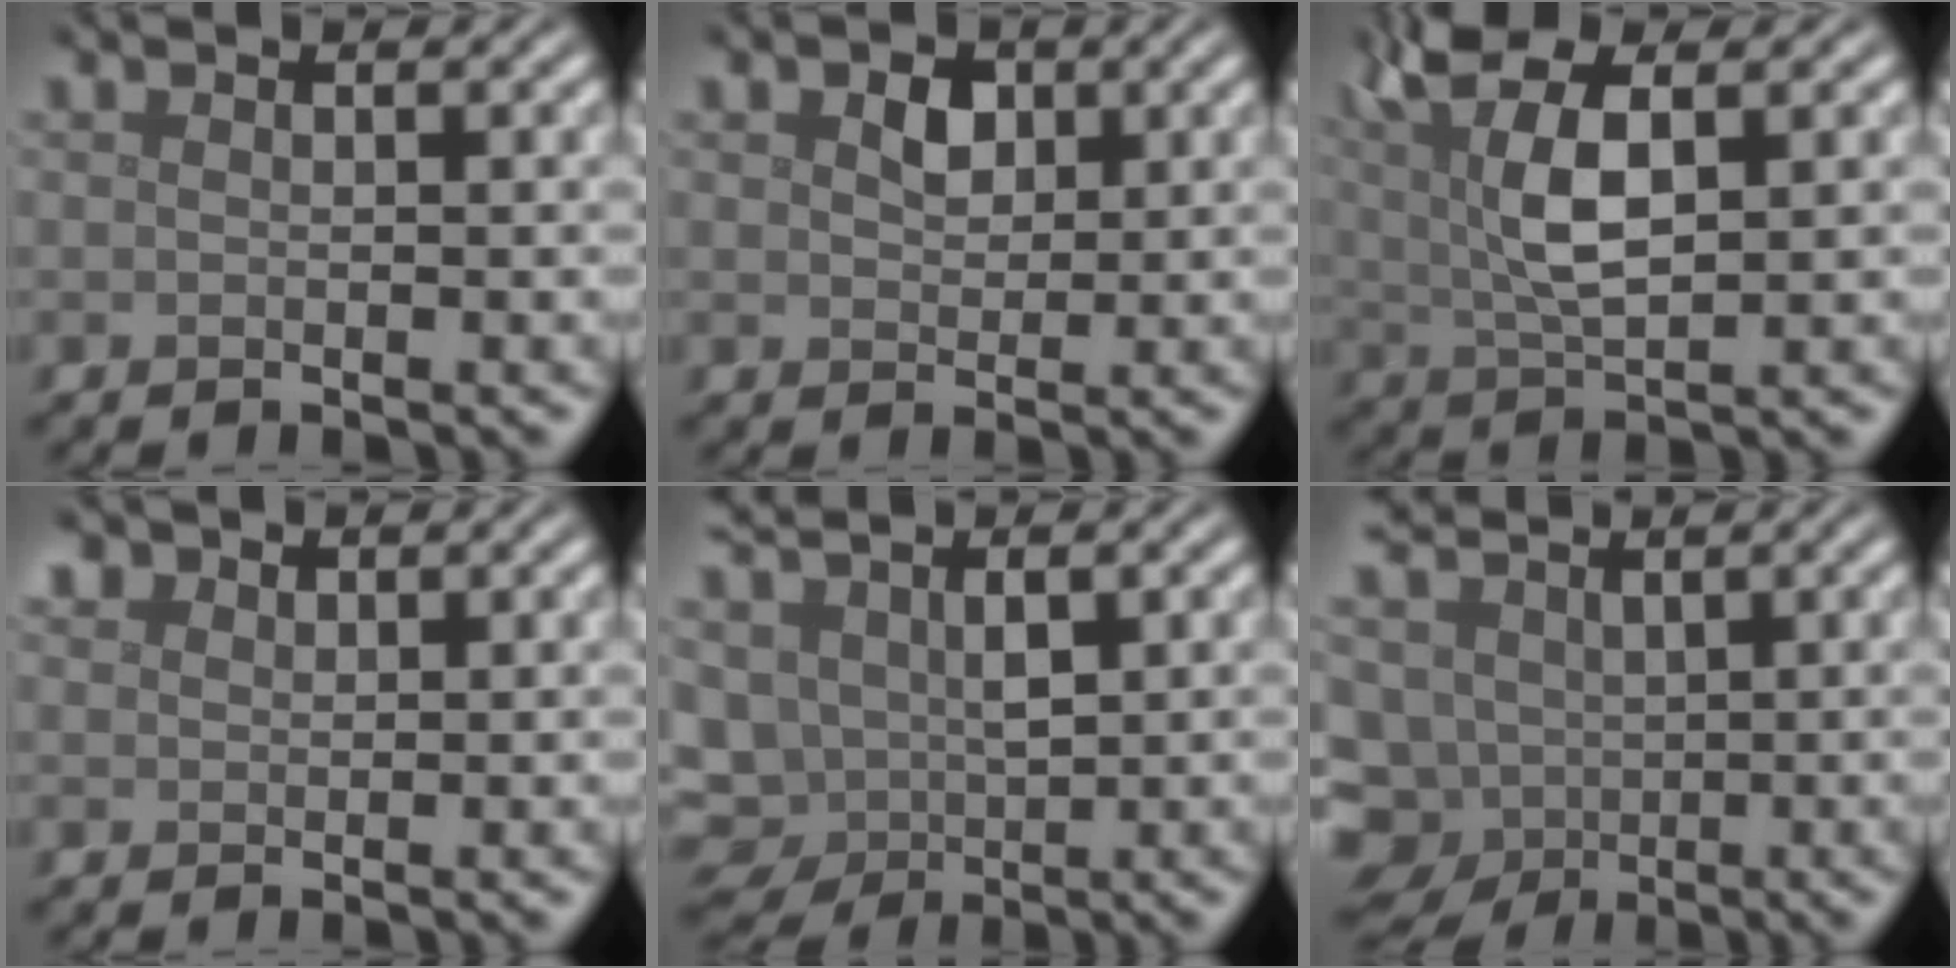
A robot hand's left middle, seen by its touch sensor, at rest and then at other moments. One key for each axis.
{"total": 1.7, "fx": 0.7, "fy": 1.2, "fz": 0.9, "tx": -0.020, "ty": 0.000, "tz": 0.012}
{"total": 7.0, "fx": 2.4, "fy": 2.6, "fz": 6.0, "tx": -0.125, "ty": 0.014, "tz": 0.046}
{"total": 1.5, "fx": 1.1, "fy": 1.0, "fz": 0.3, "tx": -0.007, "ty": 0.003, "tz": 0.016}
{"total": 6.4, "fx": 0.1, "fy": 4.5, "fz": 4.6, "tx": -0.107, "ty": -0.013, "tz": 0.012}
{"total": 11.7, "fx": -1.9, "fy": 9.7, "fz": 6.2, "tx": -0.147, "ty": 0.007, "tz": -0.038}